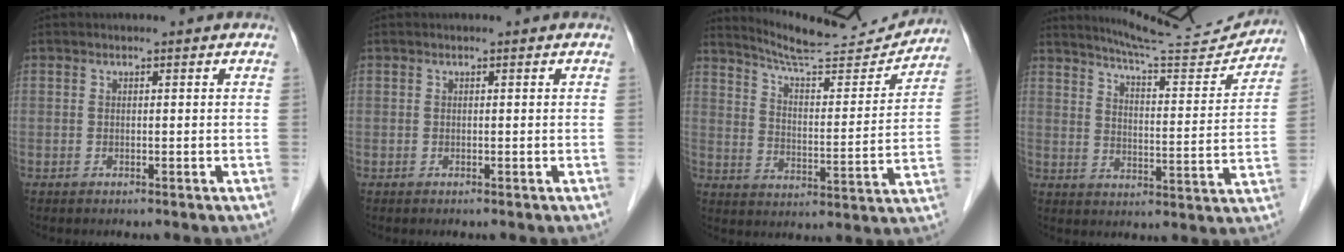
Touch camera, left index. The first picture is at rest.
{"total": 0.0}
{"total": 16.4, "force": [15.9, 0.9, 4.1], "torque": [-0.071, -0.030, 0.229]}
{"total": 15.3, "force": [14.8, 0.1, 3.8], "torque": [-0.062, -0.037, 0.201]}